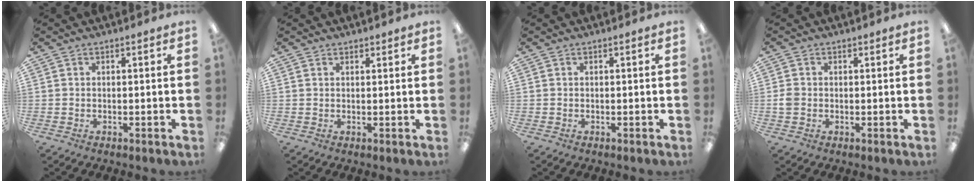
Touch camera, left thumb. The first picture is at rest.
{"total": 1.2, "force": [1.0, 0.6, 0.1], "torque": [-0.003, -0.001, 0.021]}
{"total": 0.0}
{"total": 2.1, "force": [-0.1, 1.9, 1.0], "torque": [-0.017, 0.005, -0.003]}